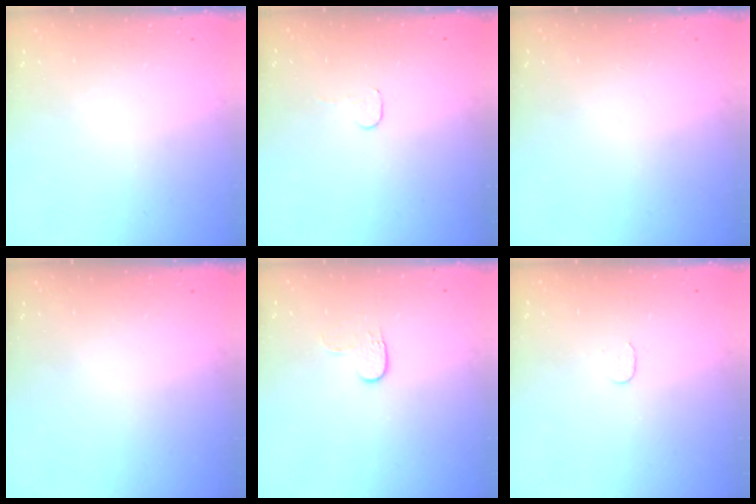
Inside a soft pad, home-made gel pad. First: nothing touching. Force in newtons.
{"total": 2.8, "press": 2.8, "slide": 0.2}
{"total": 0.0}
{"total": 0.0}
{"total": 4.3, "press": 4.3, "slide": 0.5}
{"total": 3.7, "press": 3.7, "slide": 0.3}